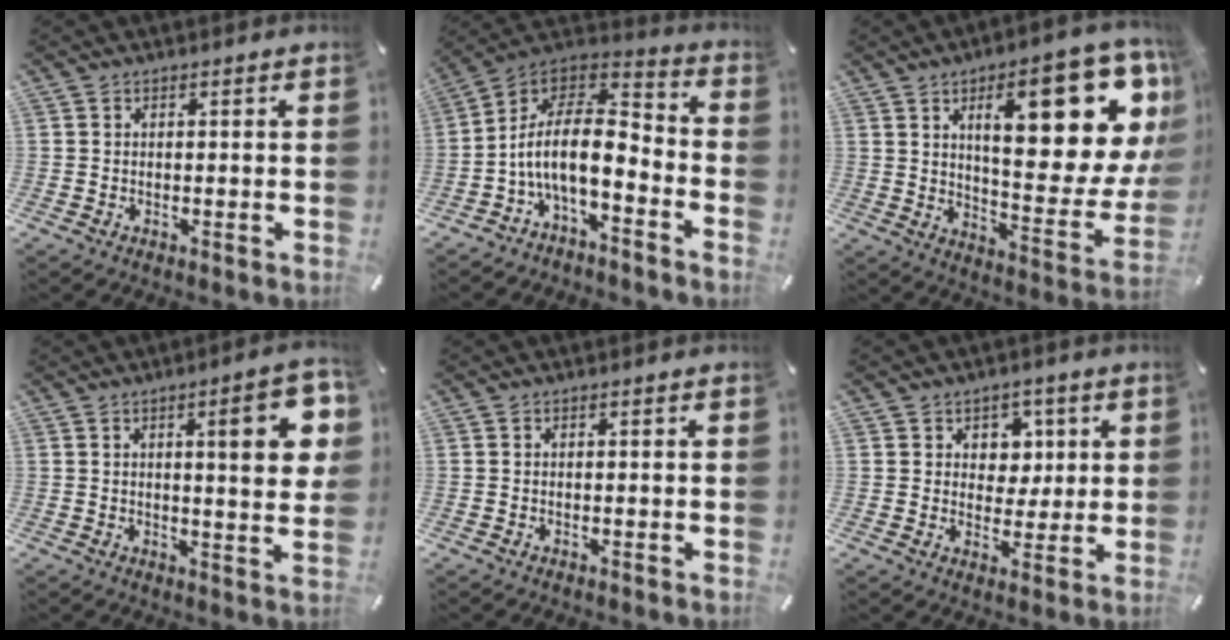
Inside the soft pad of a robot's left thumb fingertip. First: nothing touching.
{"total": 13.9, "force": [-3.5, 6.9, 11.5], "torque": [-0.243, 0.002, -0.062]}
{"total": 25.3, "force": [10.9, 9.2, 20.8], "torque": [-0.280, -0.066, 0.169]}
{"total": 13.2, "force": [4.0, 2.9, 12.2], "torque": [-0.160, -0.015, 0.055]}
{"total": 0.0}
{"total": 6.4, "force": [2.4, 5.7, 1.5], "torque": [-0.013, -0.009, 0.040]}